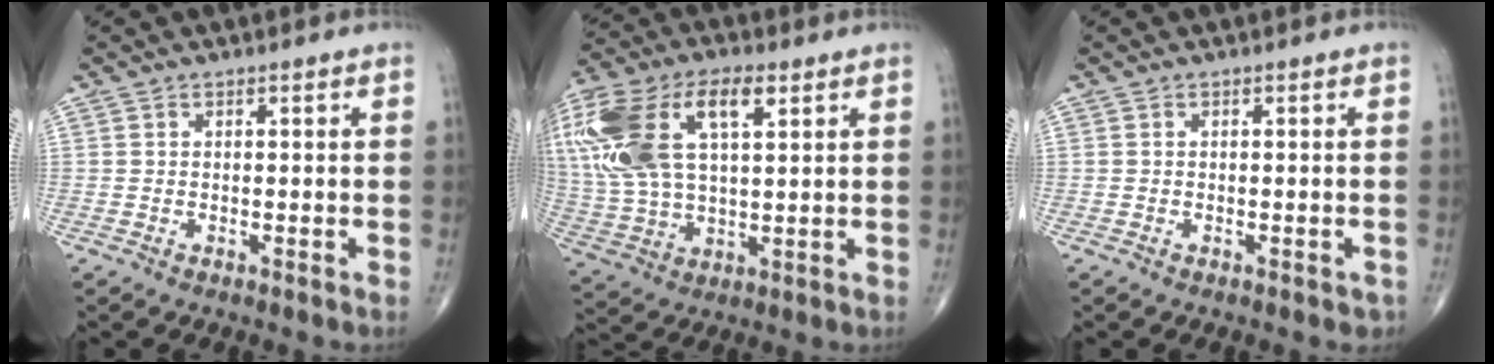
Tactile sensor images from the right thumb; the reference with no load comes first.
{"total": 24.0, "force": [8.0, 12.2, 19.1], "torque": [-0.434, 0.020, 0.149]}
{"total": 0.8, "force": [-0.3, 0.5, 0.5], "torque": [0.001, 0.004, -0.002]}